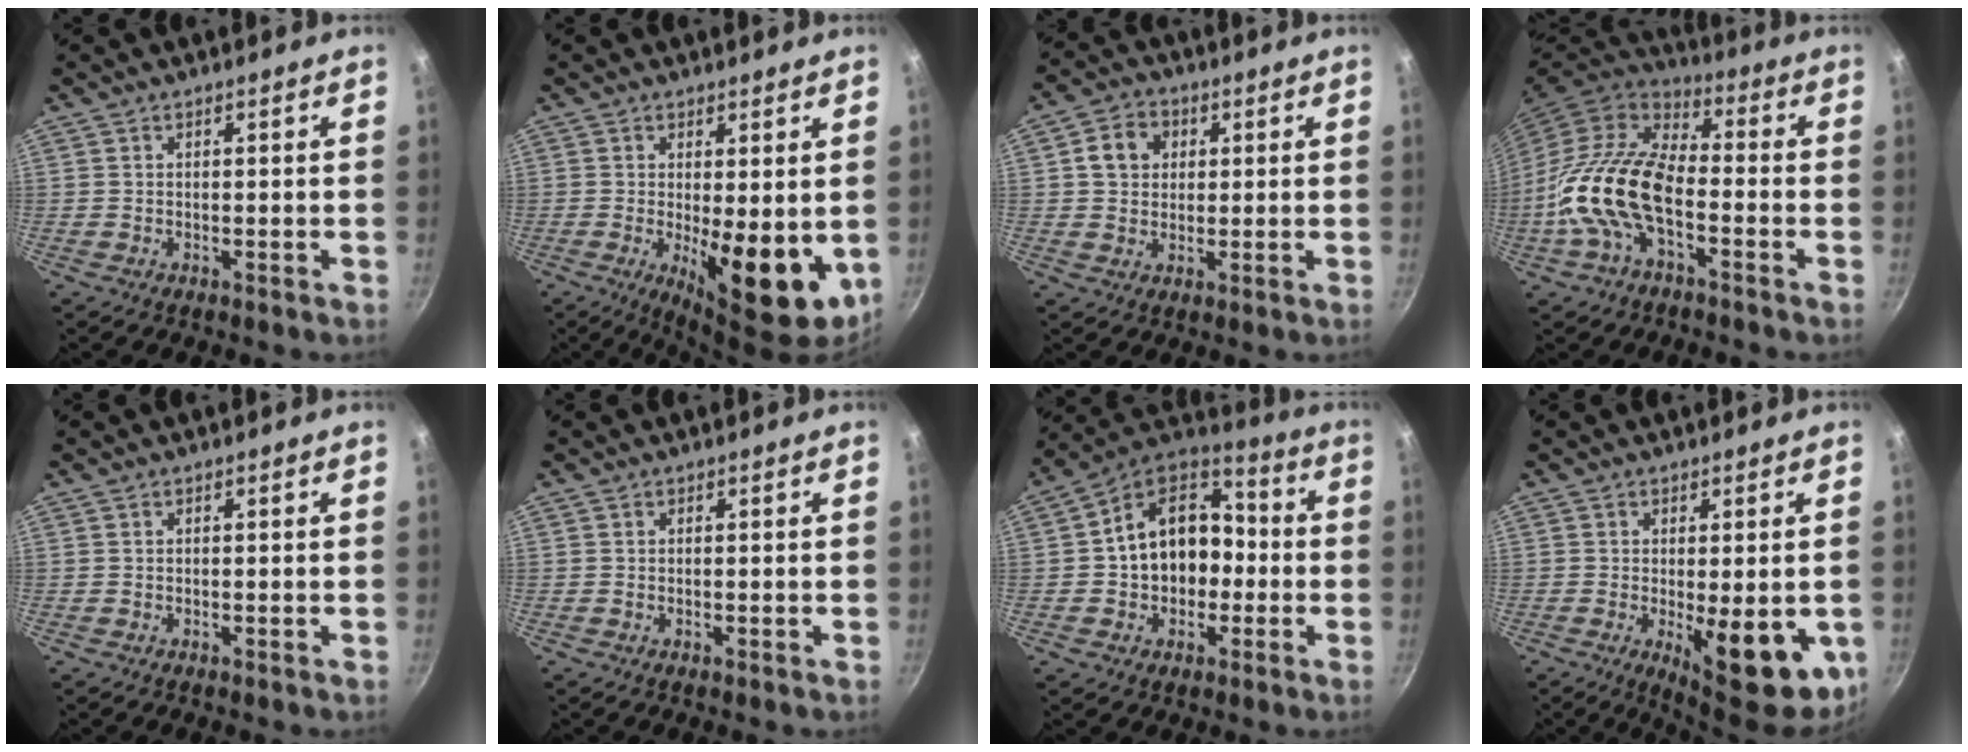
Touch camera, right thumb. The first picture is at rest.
{"total": 11.8, "force": [-1.3, 4.4, 10.9], "torque": [-0.130, -0.013, -0.004]}
{"total": 6.7, "force": [1.7, 5.7, 3.2], "torque": [-0.033, 0.009, 0.021]}
{"total": 17.1, "force": [-4.2, 8.9, 13.9], "torque": [-0.255, 0.035, -0.093]}
{"total": 0.0}
{"total": 0.0}
{"total": 16.7, "force": [-0.9, 12.6, 10.9], "torque": [-0.137, 0.053, -0.026]}
{"total": 14.4, "force": [-3.2, 5.1, 13.1], "torque": [-0.144, -0.012, -0.029]}